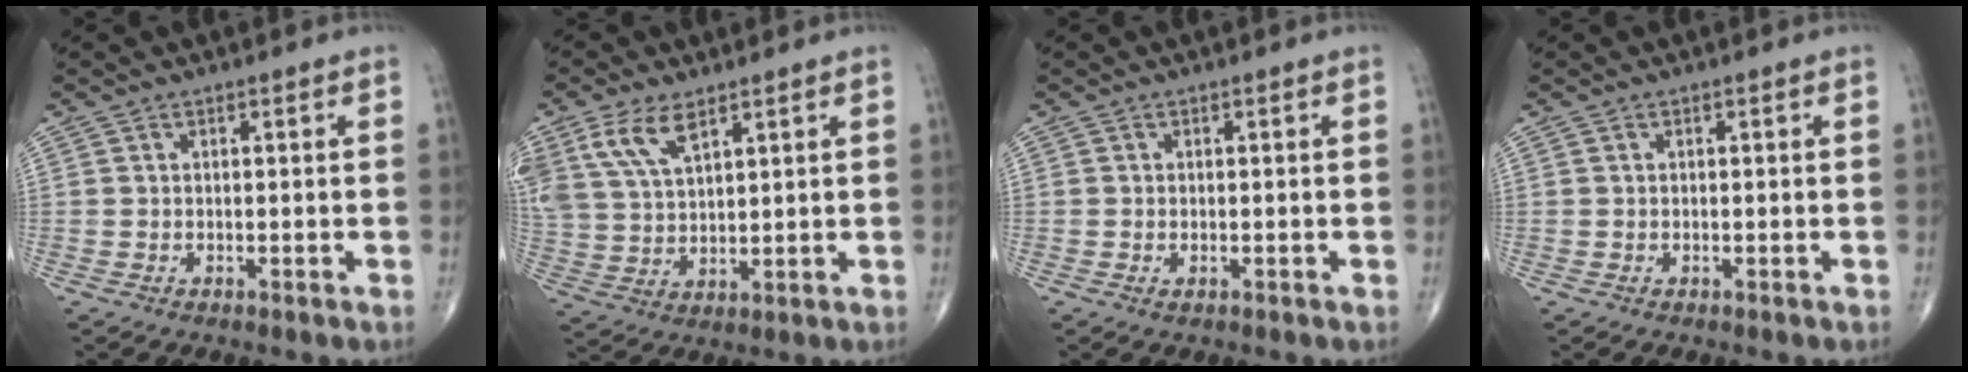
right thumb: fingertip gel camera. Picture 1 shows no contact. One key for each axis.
{"total": 9.3, "fx": 5.3, "fy": 4.5, "fz": 6.2, "tx": -0.128, "ty": -0.010, "tz": 0.113}
{"total": 0.6, "fx": -0.2, "fy": 0.3, "fz": 0.5, "tx": -0.009, "ty": -0.002, "tz": -0.004}
{"total": 0.0}